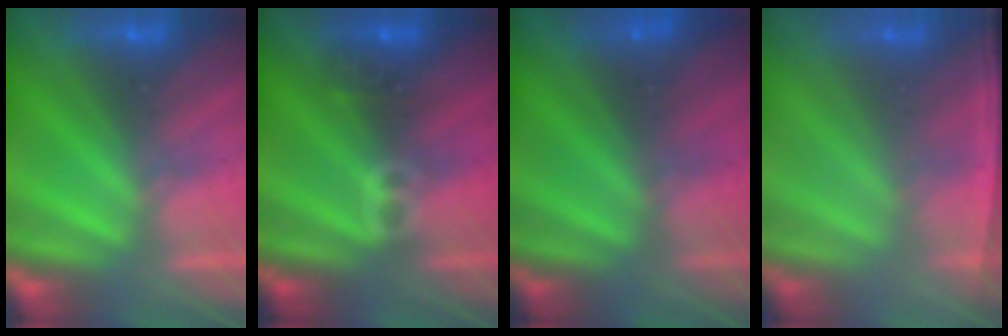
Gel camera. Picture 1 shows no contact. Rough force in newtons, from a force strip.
{"total": 3.4}
{"total": 1.4}
{"total": 1.5}